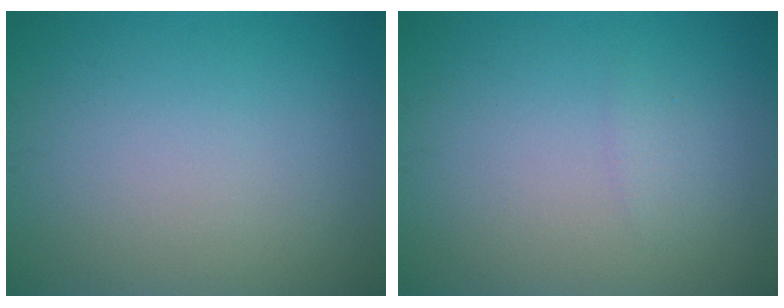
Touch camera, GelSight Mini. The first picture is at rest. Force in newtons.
{"total": 0.8, "press": 0.8, "slide": 0.1}